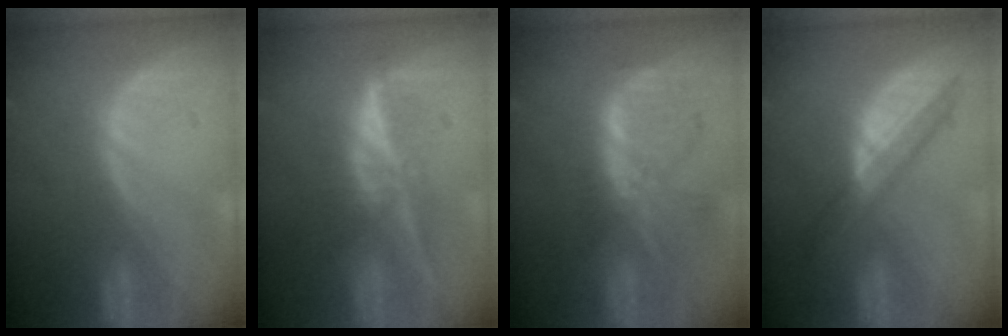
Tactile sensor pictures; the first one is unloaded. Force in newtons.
{"total": 5.9, "press": 5.6, "slide": 2.0}
{"total": 8.4, "press": 7.3, "slide": 4.0}
{"total": 5.8, "press": 5.7, "slide": 1.4}